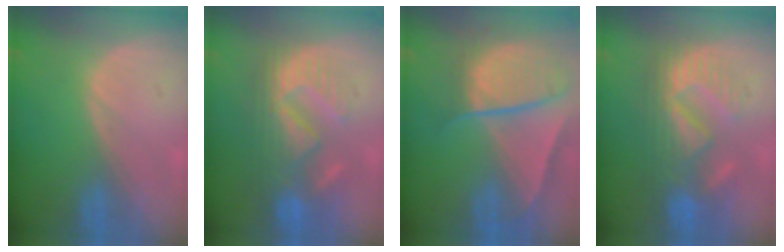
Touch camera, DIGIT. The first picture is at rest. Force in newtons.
{"total": 9.4, "press": 9.2, "slide": 2.0}
{"total": 10.1, "press": 8.4, "slide": 5.5}
{"total": 8.9, "press": 8.8, "slide": 1.5}